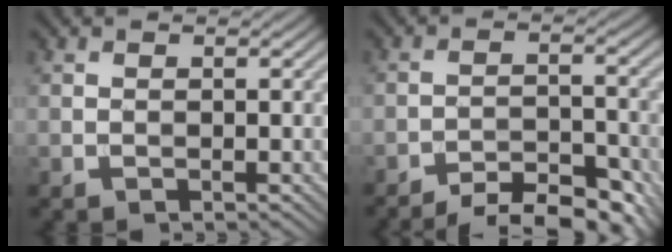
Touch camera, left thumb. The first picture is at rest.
{"total": 8.4, "force": [-7.1, 2.4, 3.9], "torque": [-0.053, 0.008, -0.107]}